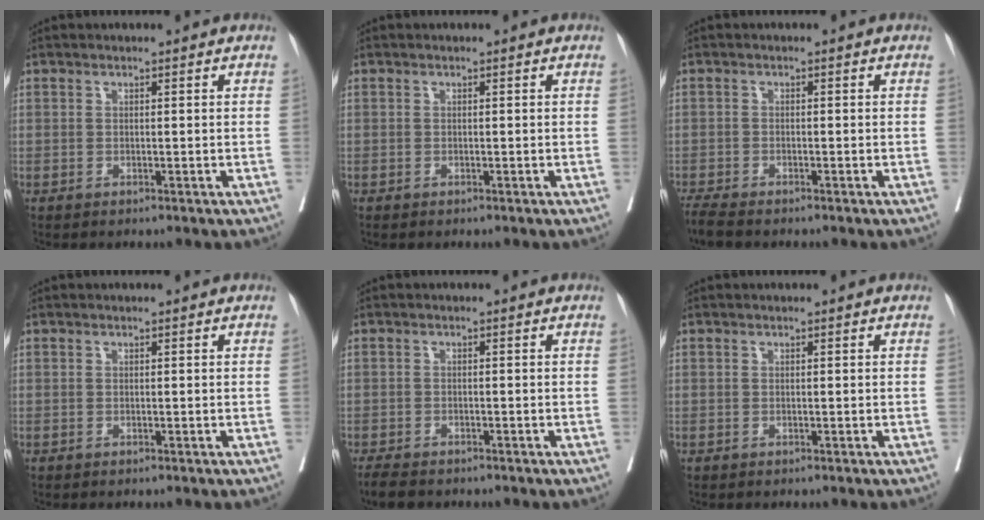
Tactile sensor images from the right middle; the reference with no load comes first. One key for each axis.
{"total": 0.0}
{"total": 3.3, "fx": -3.0, "fy": 0.1, "fz": 1.5, "tx": -0.031, "ty": -0.011, "tz": -0.055}
{"total": 0.0}
{"total": 4.3, "fx": -3.6, "fy": 1.2, "fz": 2.0, "tx": -0.037, "ty": -0.010, "tz": -0.057}
{"total": 0.0}